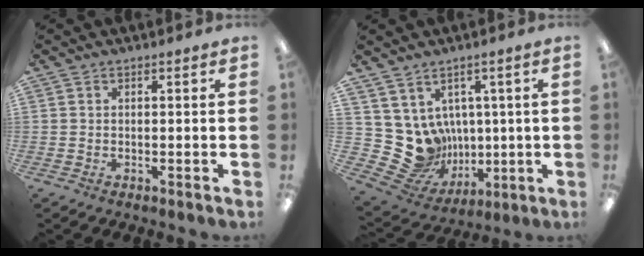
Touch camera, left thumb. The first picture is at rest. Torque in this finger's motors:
{"motor_torque": [-0.11, 0.30, -0.12, 0.01, 0.00]}